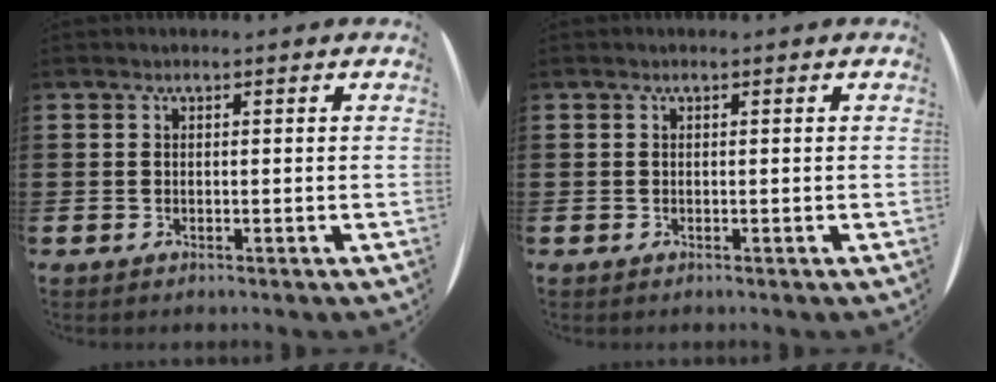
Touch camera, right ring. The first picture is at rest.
{"total": 0.0}